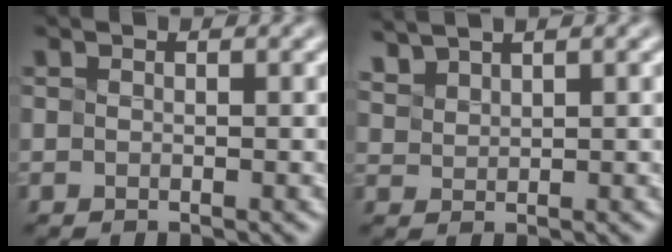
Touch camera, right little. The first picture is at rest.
{"total": 2.1, "force": [2.1, -0.2, -0.2], "torque": [-0.017, 0.016, 0.063]}